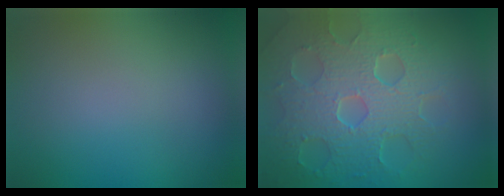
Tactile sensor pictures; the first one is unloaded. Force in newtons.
{"total": 8.6, "press": 6.1, "slide": 6.1}